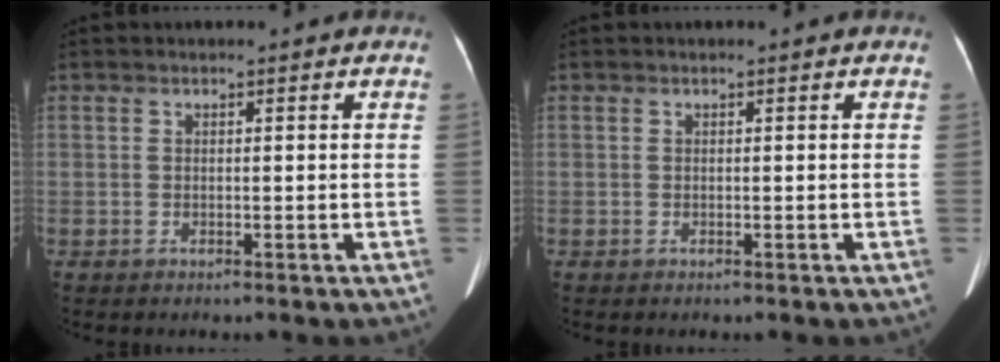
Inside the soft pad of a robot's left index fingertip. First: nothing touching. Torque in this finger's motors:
{"motor_torque": [0.00, 0.00, 0.00, 0.00]}